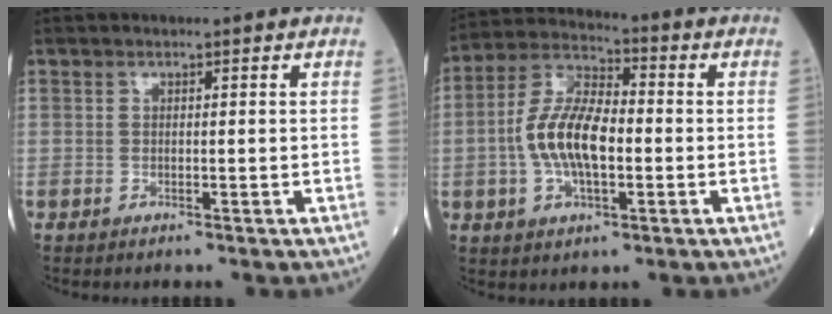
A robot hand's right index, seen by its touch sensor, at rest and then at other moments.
{"total": 11.4, "force": [-1.4, 4.7, 10.3], "torque": [-0.218, 0.017, -0.028]}